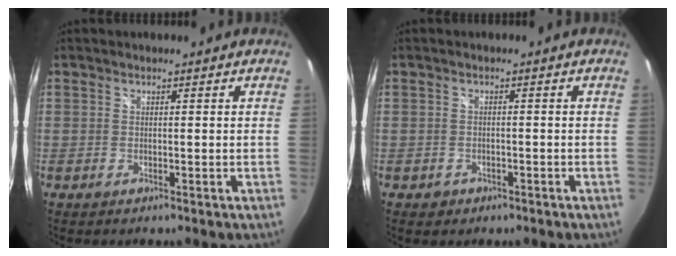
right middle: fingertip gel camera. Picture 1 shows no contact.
{"total": 2.2, "force": [-1.1, 1.7, 0.6], "torque": [-0.017, 0.001, -0.012]}